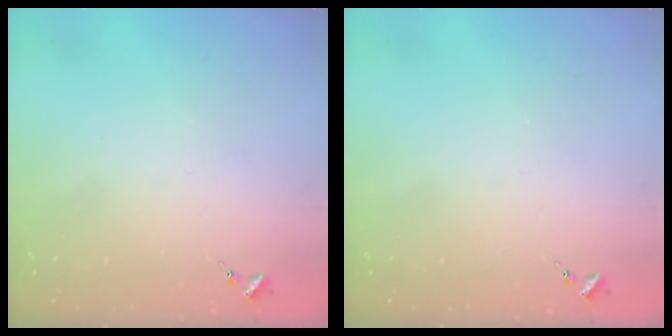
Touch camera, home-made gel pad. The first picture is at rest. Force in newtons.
{"total": 0.0}